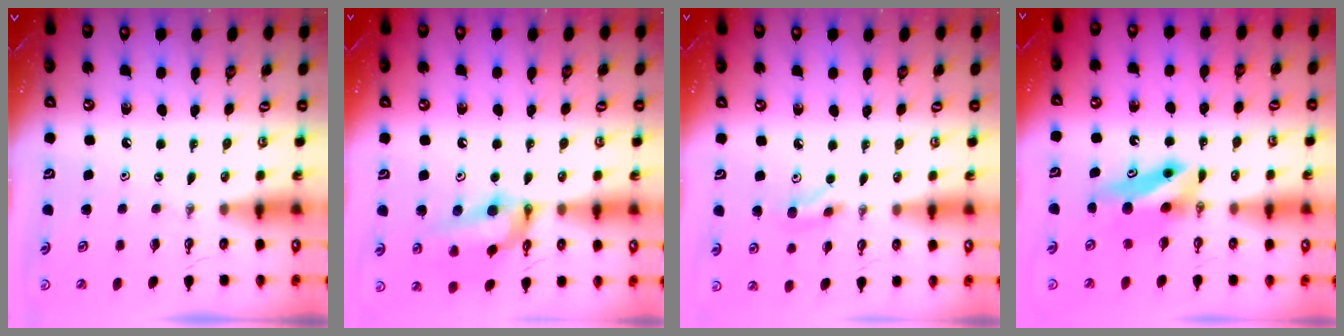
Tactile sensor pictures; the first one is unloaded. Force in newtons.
{"total": 14.0, "press": 13.9, "slide": 0.8}
{"total": 4.8, "press": 4.7, "slide": 1.1}
{"total": 7.1, "press": 7.0, "slide": 1.5}